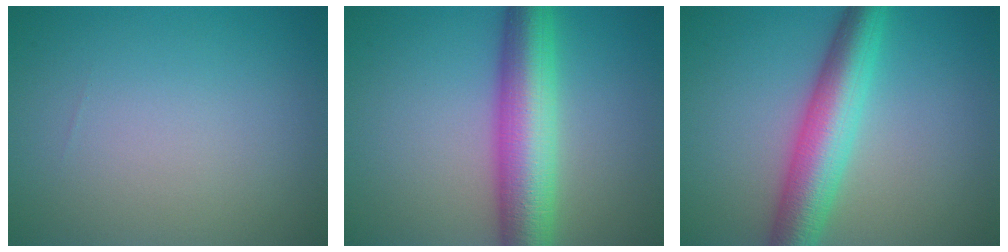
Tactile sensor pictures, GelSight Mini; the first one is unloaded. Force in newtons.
{"total": 8.2, "press": 8.2, "slide": 0.2}
{"total": 6.8, "press": 6.8, "slide": 0.0}